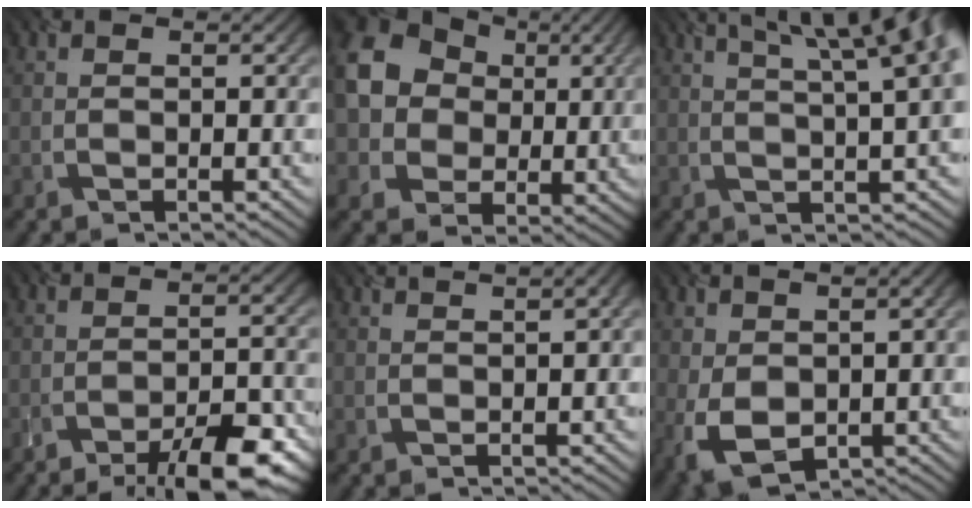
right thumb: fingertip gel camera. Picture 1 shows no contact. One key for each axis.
{"total": 16.1, "fx": 3.5, "fy": 14.0, "fz": 7.1, "tx": -0.222, "ty": 0.035, "tz": 0.054}
{"total": 12.5, "fx": 5.7, "fy": 3.8, "fz": 10.5, "tx": -0.118, "ty": 0.051, "tz": 0.061}
{"total": 9.4, "fx": -7.0, "fy": 2.3, "fz": 5.8, "tx": -0.089, "ty": 0.002, "tz": -0.105}
{"total": 2.7, "fx": 1.7, "fy": 0.4, "fz": 2.1, "tx": -0.031, "ty": 0.011, "tz": 0.019}
{"total": 5.6, "fx": -0.7, "fy": 3.7, "fz": 4.1, "tx": -0.110, "ty": -0.017, "tz": -0.009}